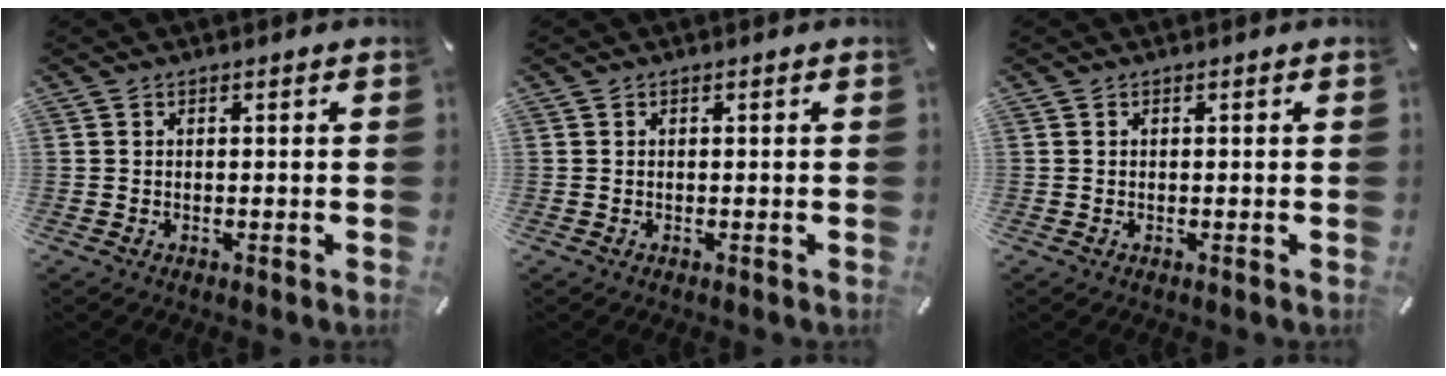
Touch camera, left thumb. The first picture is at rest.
{"total": 0.0}
{"total": 0.0}